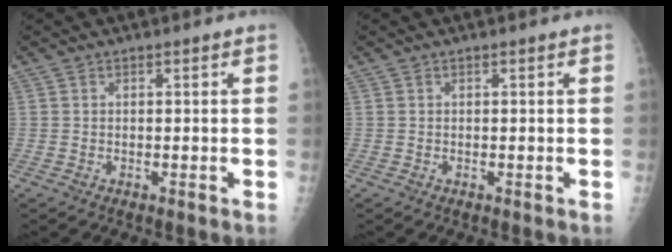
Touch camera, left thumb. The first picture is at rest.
{"total": 0.0}